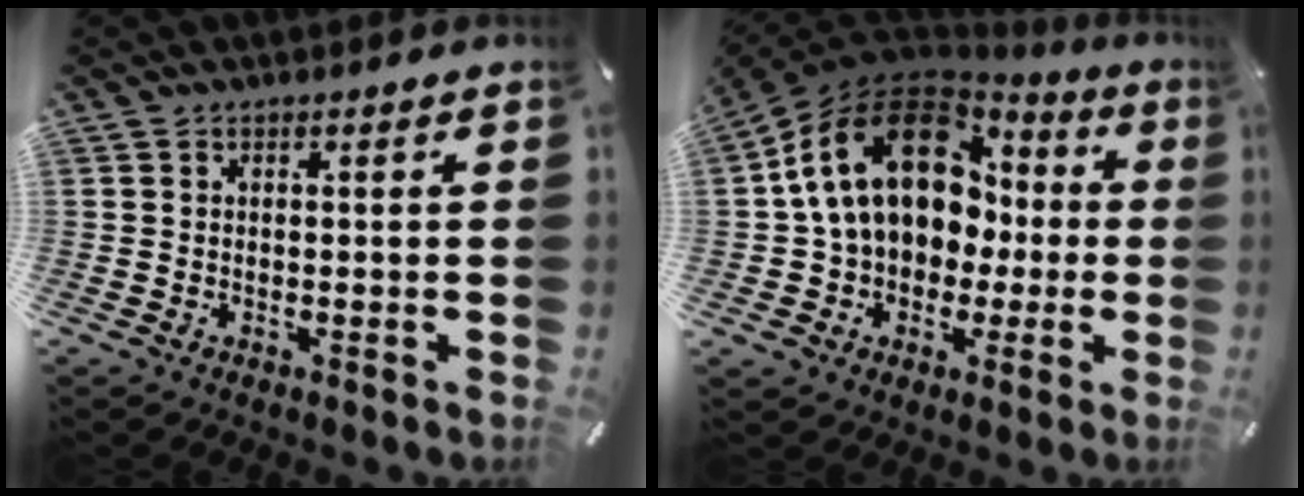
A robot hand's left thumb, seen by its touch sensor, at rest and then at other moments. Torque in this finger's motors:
{"motor_torque": [2.39, 2.62, 2.77, 0.00, 0.37]}